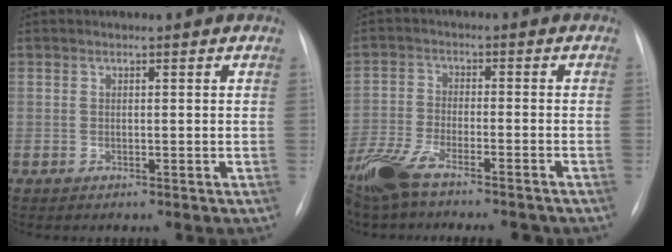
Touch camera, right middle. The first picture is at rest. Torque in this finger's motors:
{"motor_torque": [0.39, -0.36, 0.48, 0.12]}